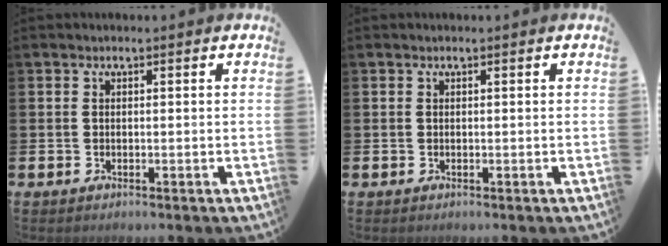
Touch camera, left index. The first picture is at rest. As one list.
[{"total": 0.0}]